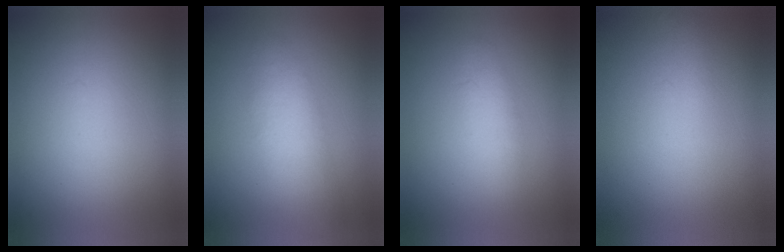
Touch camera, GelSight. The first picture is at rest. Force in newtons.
{"total": 3.2}
{"total": 2.4}
{"total": 1.1}